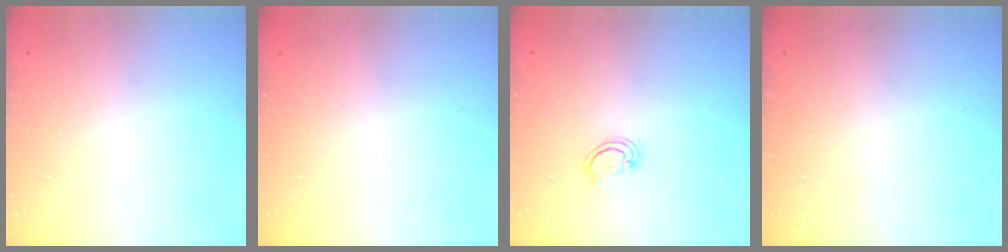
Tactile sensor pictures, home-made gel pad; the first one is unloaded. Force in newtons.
{"total": 0.0}
{"total": 2.6, "press": 2.6, "slide": 0.3}
{"total": 0.0}